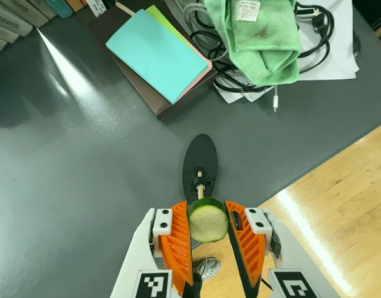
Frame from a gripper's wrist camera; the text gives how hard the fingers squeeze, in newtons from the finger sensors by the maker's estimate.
{"total": 8.6, "left": 8.4, "right": 8.8}